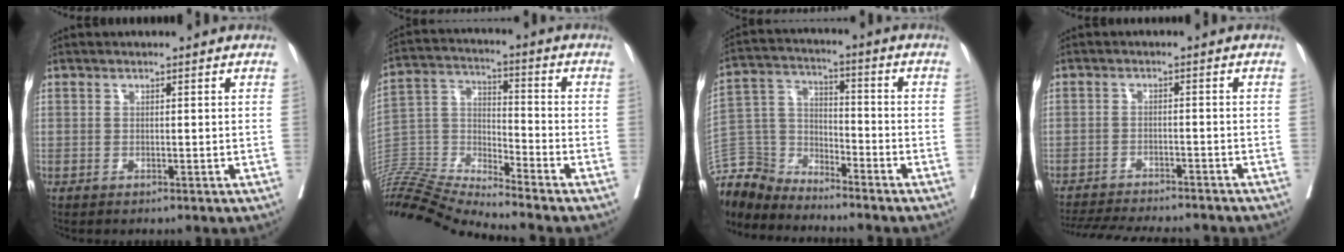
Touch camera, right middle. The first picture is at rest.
{"total": 16.5, "force": [-15.7, -1.3, 4.6], "torque": [-0.091, 0.017, -0.296]}
{"total": 10.5, "force": [-10.4, 1.7, 0.3], "torque": [-0.009, 0.022, -0.210]}
{"total": 14.2, "force": [-13.0, 1.8, 5.4], "torque": [-0.112, -0.017, -0.182]}